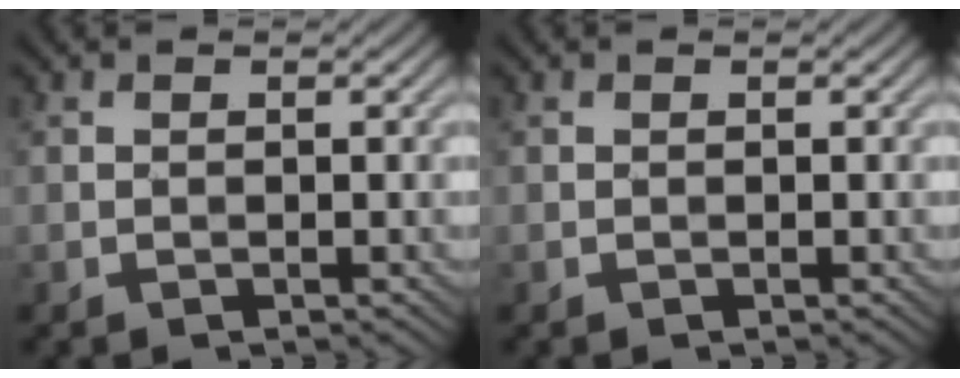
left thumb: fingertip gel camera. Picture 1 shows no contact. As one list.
[{"total": 0.0}]